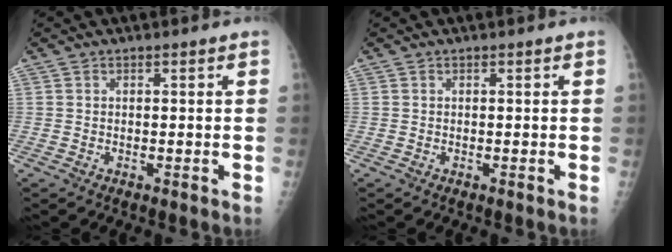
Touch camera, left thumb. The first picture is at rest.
{"total": 0.0}